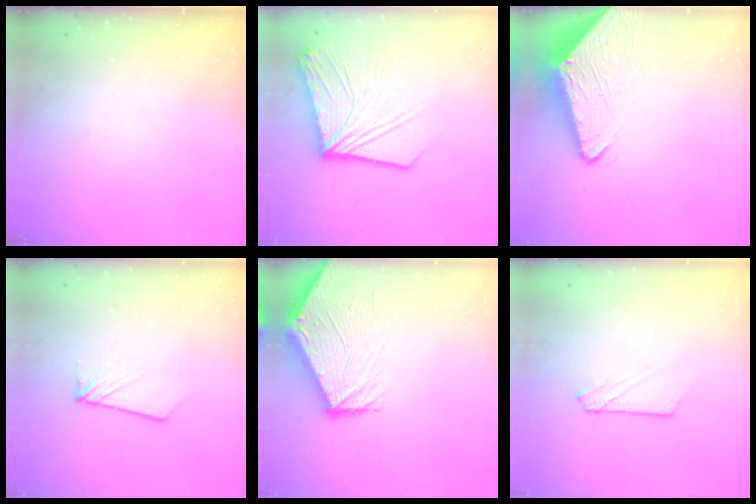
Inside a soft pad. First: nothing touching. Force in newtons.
{"total": 17.4, "press": 17.2, "slide": 2.3}
{"total": 7.1, "press": 7.0, "slide": 0.7}
{"total": 1.8, "press": 1.8, "slide": 0.1}
{"total": 11.1, "press": 11.0, "slide": 1.3}
{"total": 3.0, "press": 3.0, "slide": 0.4}